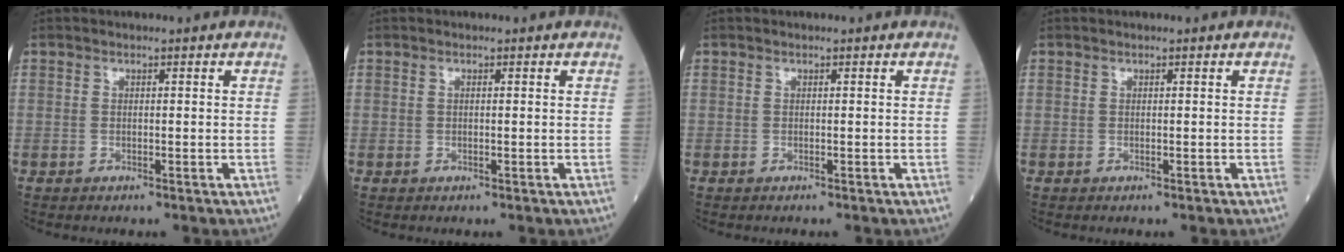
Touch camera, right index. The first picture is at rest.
{"total": 0.0}
{"total": 0.0}
{"total": 0.0}